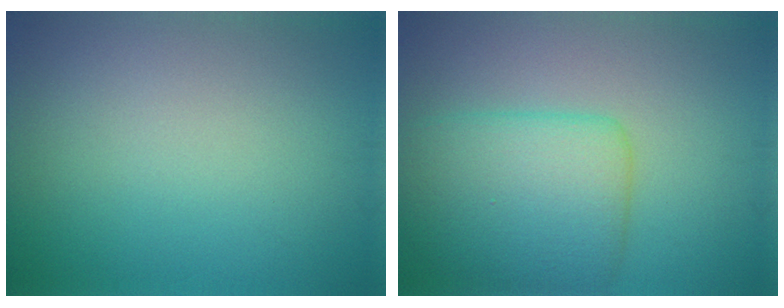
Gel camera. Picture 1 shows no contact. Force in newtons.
{"total": 6.0, "press": 6.0, "slide": 0.1}